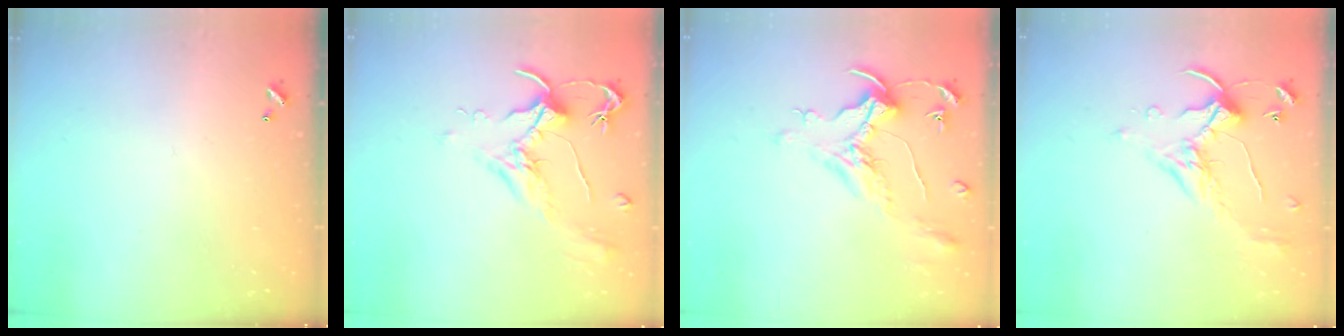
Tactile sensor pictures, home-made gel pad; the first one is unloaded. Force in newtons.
{"total": 1.9, "press": 1.7, "slide": 0.8}
{"total": 1.4, "press": 1.2, "slide": 0.7}
{"total": 1.6, "press": 1.2, "slide": 1.1}